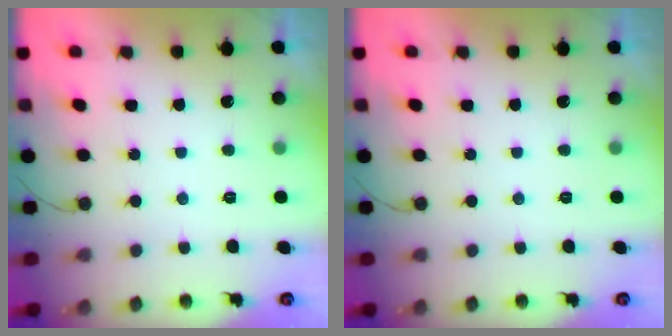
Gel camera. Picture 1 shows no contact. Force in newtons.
{"total": 0.0}